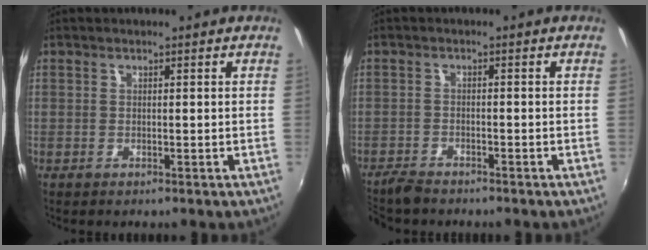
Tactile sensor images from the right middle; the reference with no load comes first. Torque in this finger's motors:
{"motor_torque": [1.09, -1.05, 0.27, 0.21]}